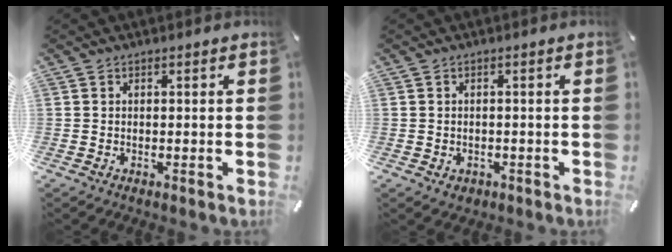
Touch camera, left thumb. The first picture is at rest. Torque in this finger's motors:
{"motor_torque": [0.19, -0.17, -0.06, 0.02, -0.01]}